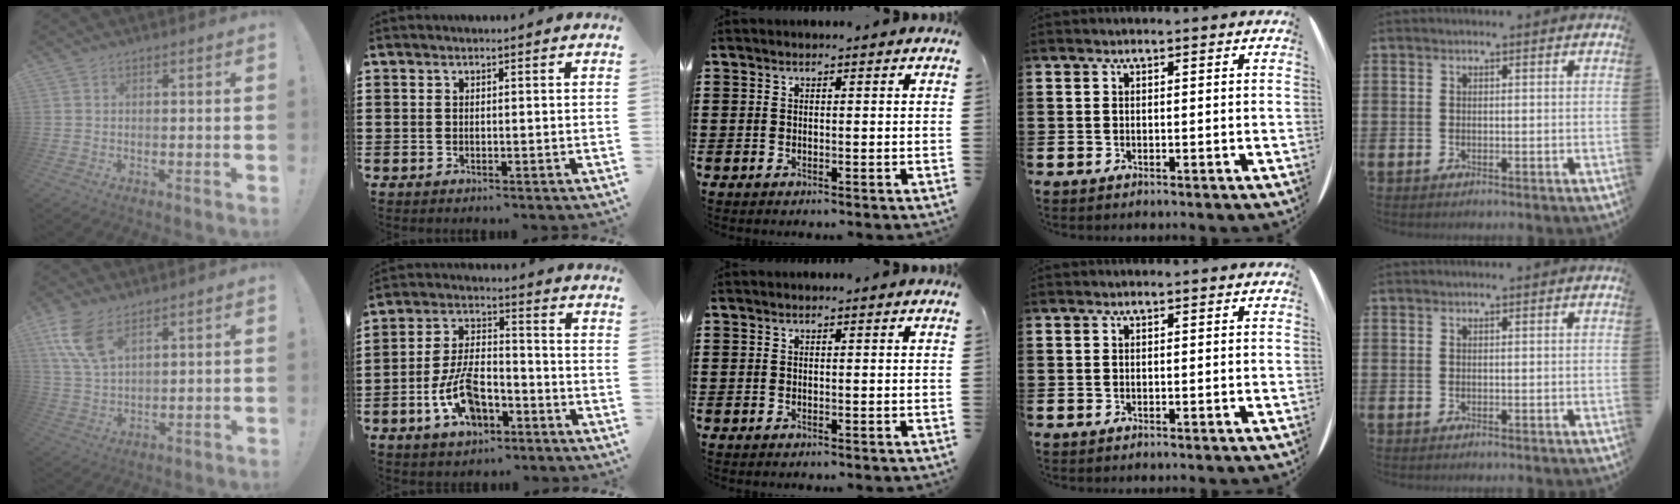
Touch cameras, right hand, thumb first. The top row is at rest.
{"thumb": {"total": 10.5, "force": [6.1, 5.3, 6.8], "torque": [-0.144, -0.019, 0.116]}, "index": {"total": 9.5, "force": [-4.2, 4.7, 7.1], "torque": [-0.154, 0.002, -0.076]}}